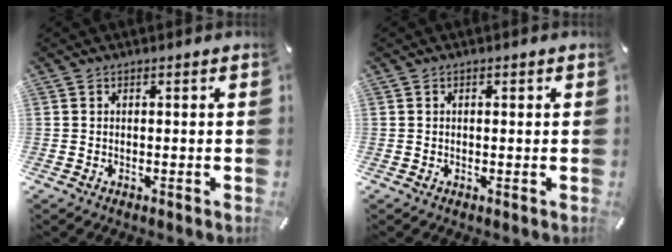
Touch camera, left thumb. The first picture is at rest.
{"total": 0.6, "force": [0.0, 0.3, 0.6], "torque": [-0.011, 0.003, 0.000]}